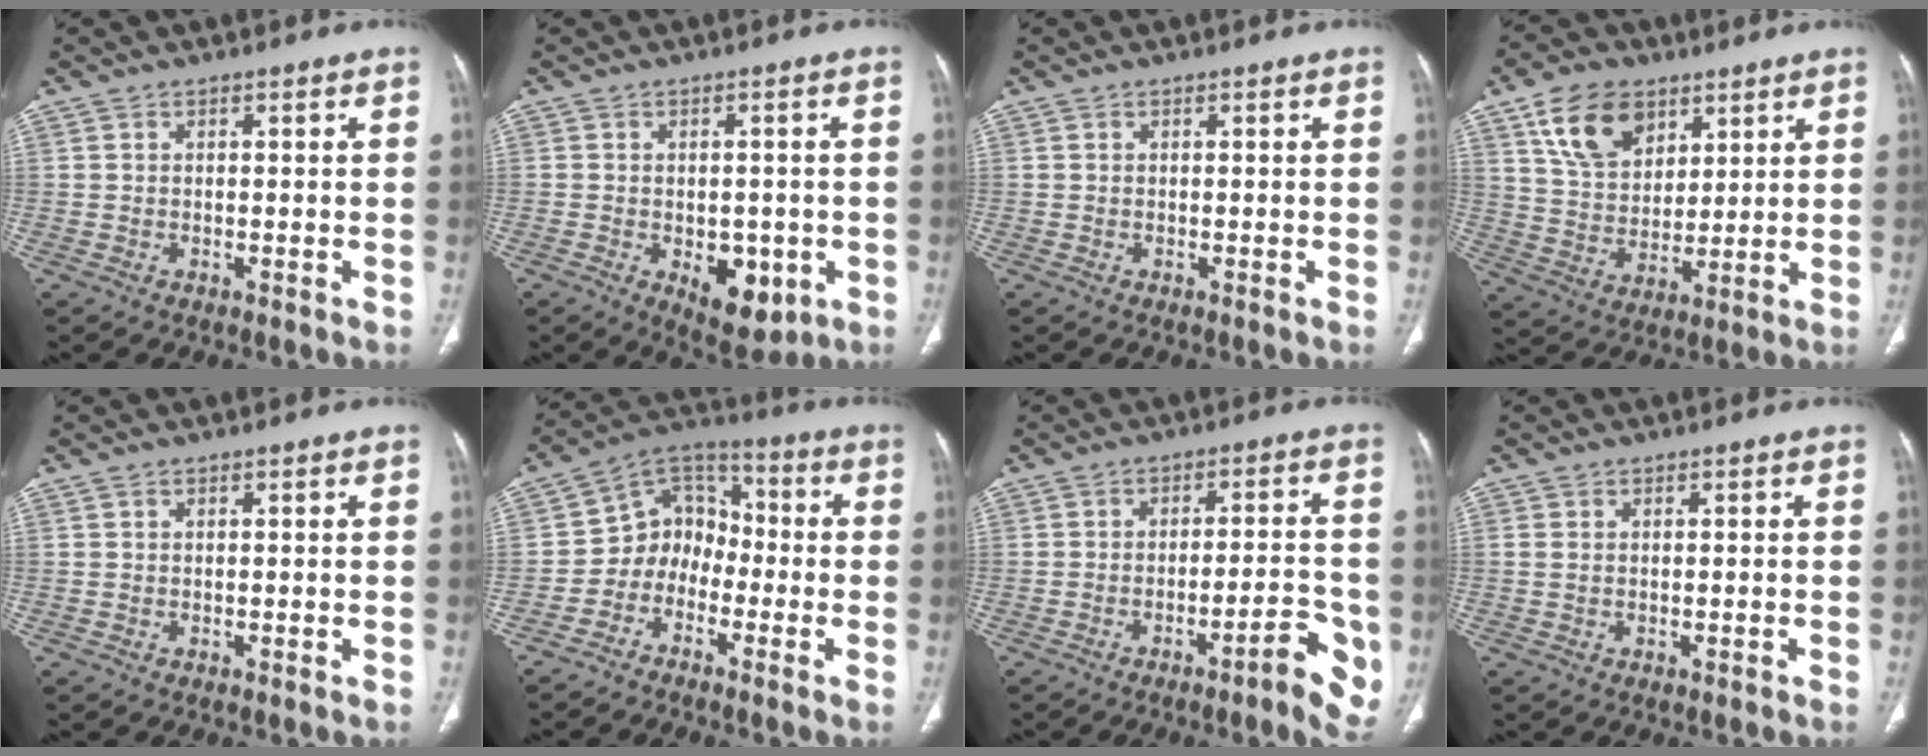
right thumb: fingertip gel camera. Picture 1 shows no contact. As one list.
[{"total": 8.5, "force": [-2.6, 4.8, 6.5], "torque": [-0.061, 0.003, -0.022]}, {"total": 0.0}, {"total": 12.9, "force": [7.0, 8.3, 7.0], "torque": [-0.099, -0.027, 0.135]}, {"total": 0.0}, {"total": 9.2, "force": [-3.1, 7.7, 4.0], "torque": [-0.029, 0.063, -0.077]}, {"total": 9.3, "force": [-4.0, 1.9, 8.2], "torque": [-0.090, 0.019, -0.050]}, {"total": 0.8, "force": [0.1, 0.5, 0.5], "torque": [-0.011, 0.000, 0.005]}]